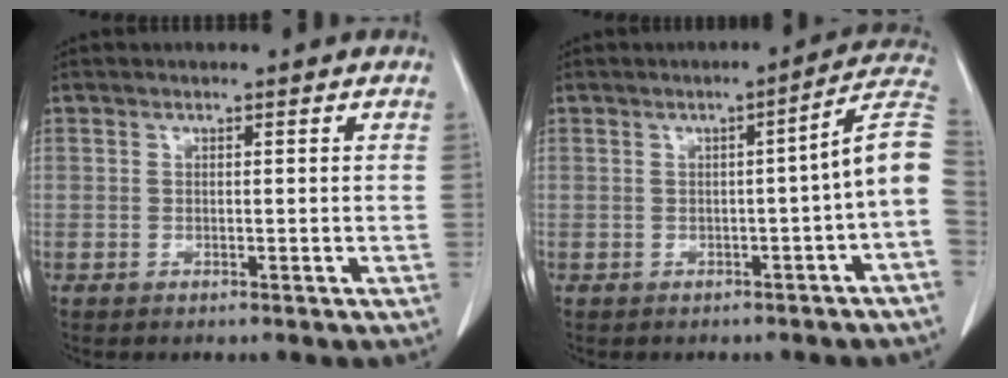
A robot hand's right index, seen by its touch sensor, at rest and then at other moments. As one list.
[{"total": 7.2, "force": [-1.8, -0.4, 7.0], "torque": [-0.077, 0.020, -0.029]}]